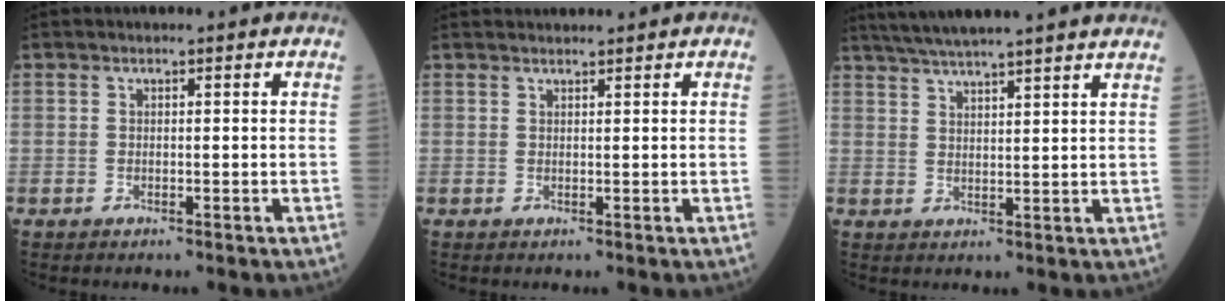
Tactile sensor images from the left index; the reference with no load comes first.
{"total": 2.0, "force": [2.0, -0.1, 0.4], "torque": [-0.001, 0.022, 0.036]}
{"total": 14.1, "force": [12.3, -0.6, 6.7], "torque": [-0.118, 0.025, 0.169]}